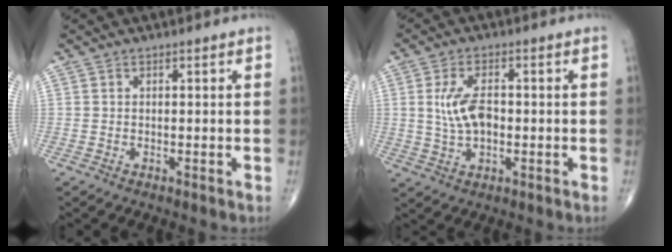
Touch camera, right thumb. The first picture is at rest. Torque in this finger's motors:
{"motor_torque": [-0.04, 0.39, 0.76, 0.07, 0.10]}